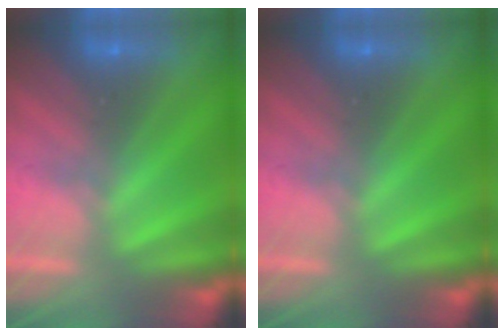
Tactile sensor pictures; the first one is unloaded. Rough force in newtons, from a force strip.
{"total": 0.0}